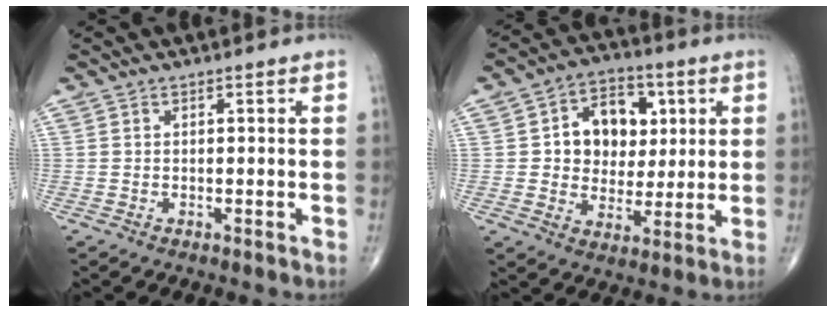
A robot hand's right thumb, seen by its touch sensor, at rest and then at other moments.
{"total": 13.0, "force": [2.8, 10.1, 7.7], "torque": [-0.059, 0.003, 0.045]}